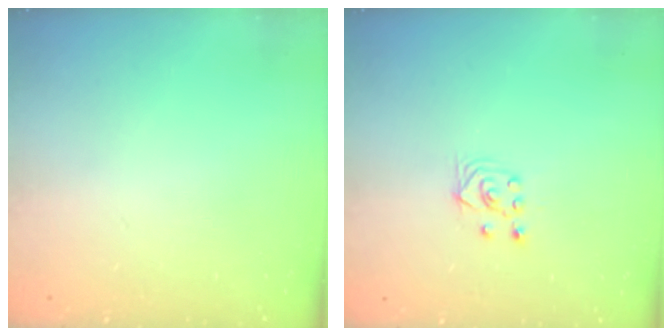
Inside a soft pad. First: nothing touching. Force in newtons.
{"total": 2.6, "press": 2.5, "slide": 1.0}